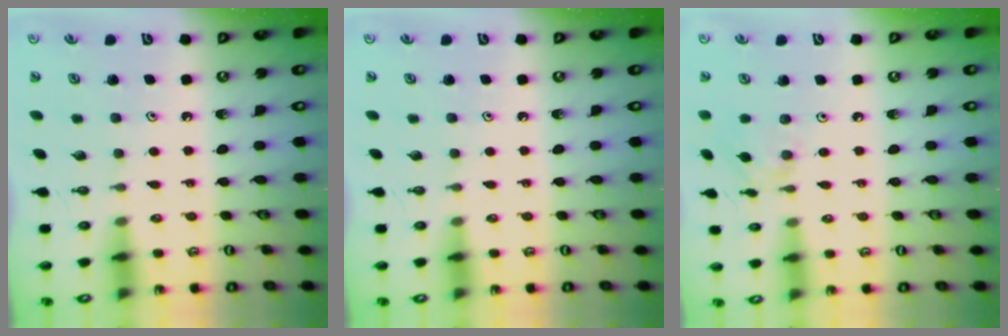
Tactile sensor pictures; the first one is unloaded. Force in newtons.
{"total": 0.0}
{"total": 3.6, "press": 3.6, "slide": 0.4}